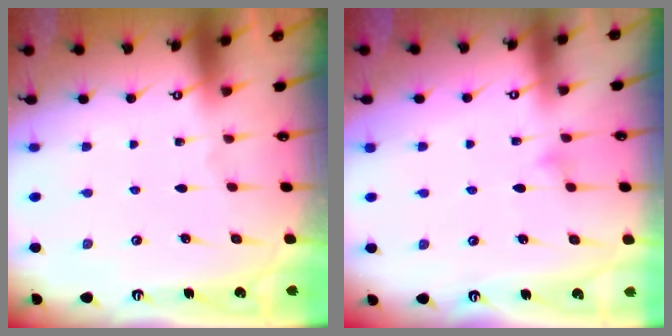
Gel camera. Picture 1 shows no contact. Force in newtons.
{"total": 5.1, "press": 5.1, "slide": 0.4}